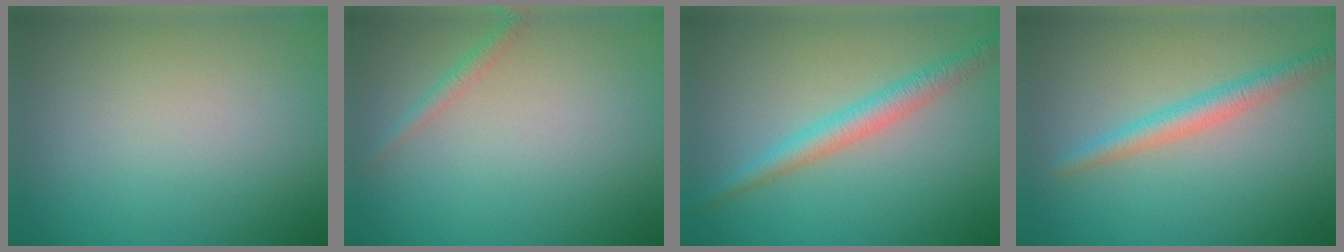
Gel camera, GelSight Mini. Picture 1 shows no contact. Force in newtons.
{"total": 1.2, "press": 1.2, "slide": 0.0}
{"total": 3.0, "press": 3.0, "slide": 0.0}
{"total": 2.6, "press": 2.6, "slide": 0.1}